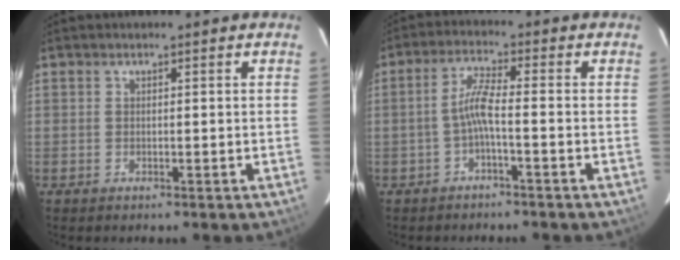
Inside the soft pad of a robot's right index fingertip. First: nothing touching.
{"total": 4.0, "force": [-1.7, -0.1, 3.7], "torque": [-0.083, 0.010, -0.032]}